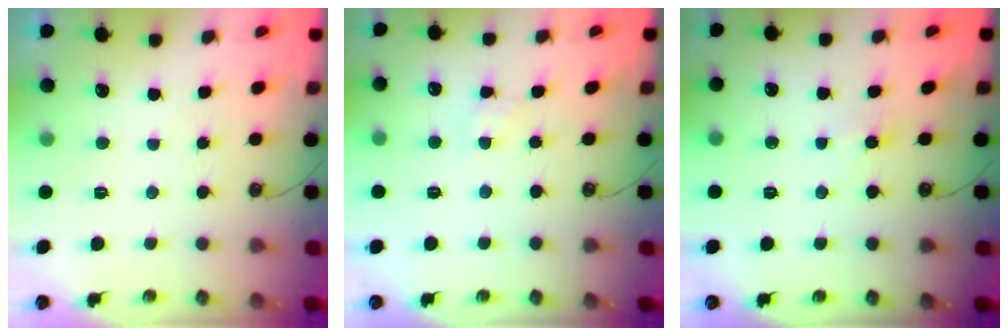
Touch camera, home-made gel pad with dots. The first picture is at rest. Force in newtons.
{"total": 1.8, "press": 1.8, "slide": 0.2}
{"total": 4.2, "press": 4.2, "slide": 0.4}